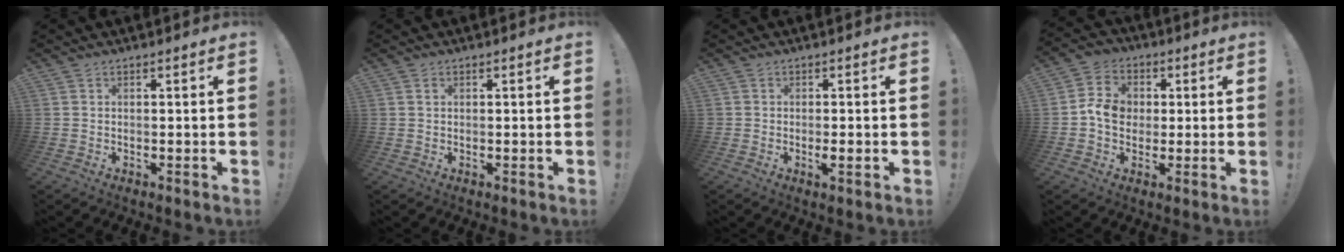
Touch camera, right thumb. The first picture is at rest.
{"total": 0.9, "force": [0.5, 0.5, 0.5], "torque": [-0.010, 0.001, 0.009]}
{"total": 2.0, "force": [-0.5, 0.7, 1.8], "torque": [-0.026, 0.000, -0.009]}
{"total": 8.9, "force": [0.0, 7.8, 4.3], "torque": [-0.058, 0.020, 0.007]}